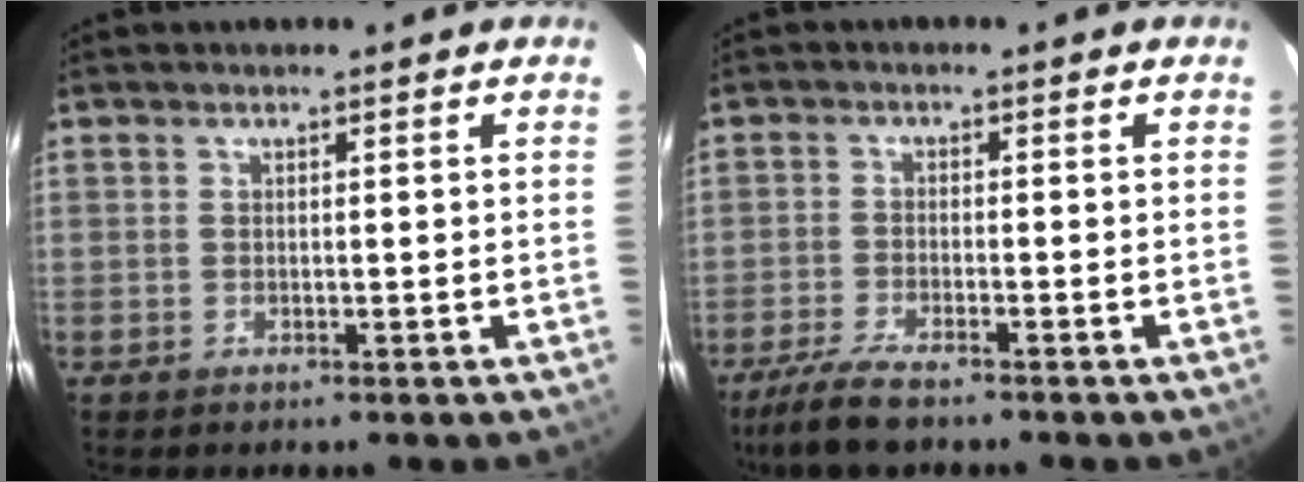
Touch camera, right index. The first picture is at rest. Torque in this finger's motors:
{"motor_torque": [0.17, -0.26, 0.28, 0.06]}